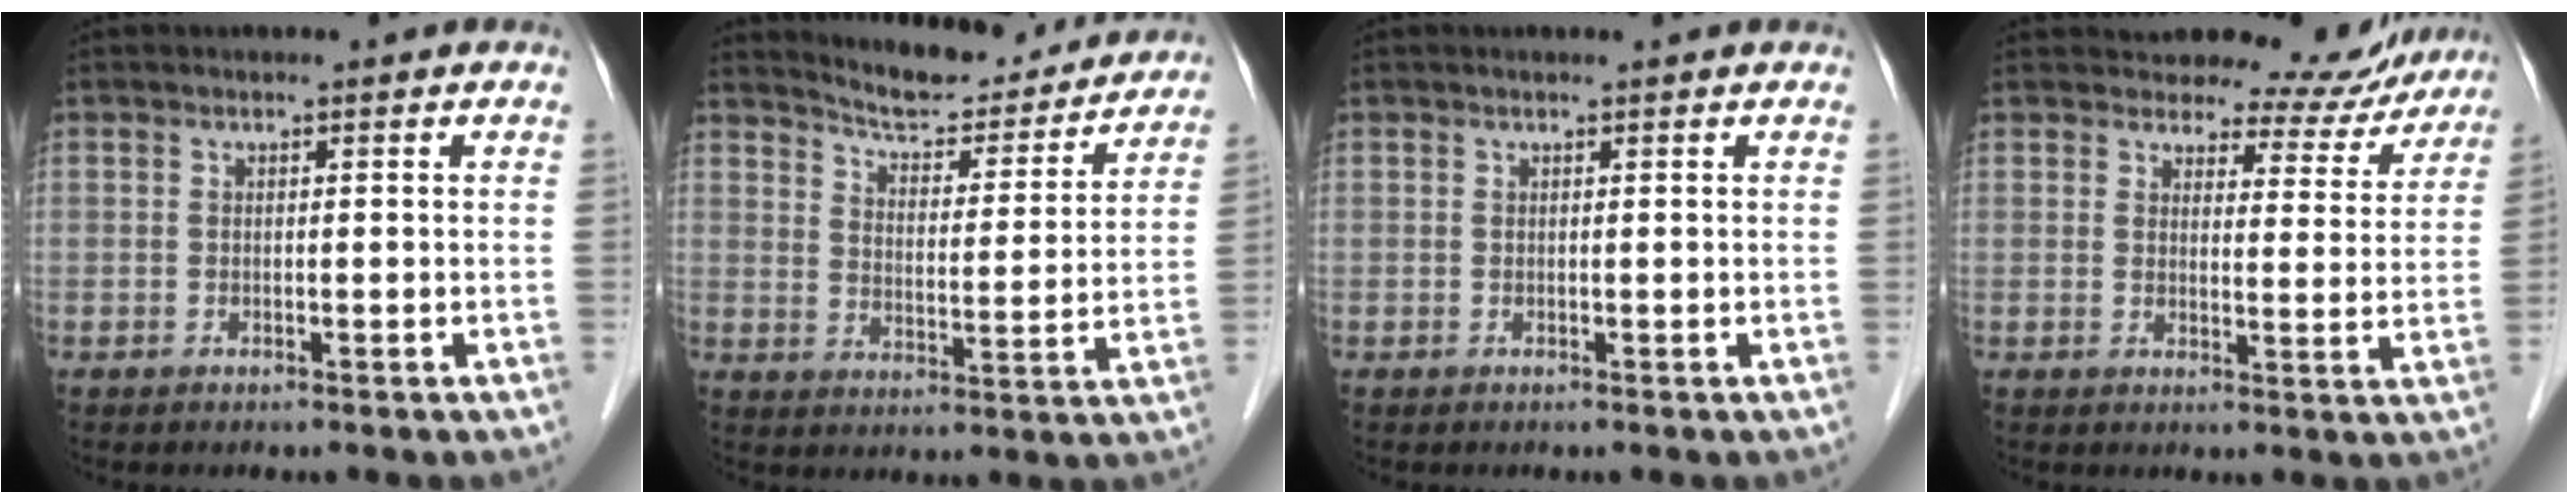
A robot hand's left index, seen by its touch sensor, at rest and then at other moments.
{"total": 15.6, "force": [14.8, 3.0, 4.0], "torque": [-0.048, -0.014, 0.195]}
{"total": 0.8, "force": [0.8, 0.0, 0.3], "torque": [-0.010, 0.009, 0.011]}
{"total": 8.4, "force": [8.0, 2.6, 0.3], "torque": [0.013, -0.018, 0.083]}